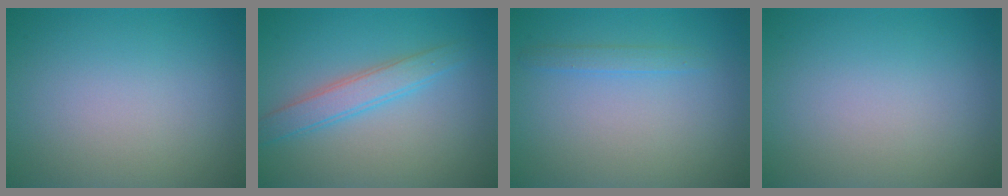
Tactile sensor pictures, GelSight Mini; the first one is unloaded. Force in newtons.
{"total": 2.9, "press": 2.9, "slide": 0.1}
{"total": 1.1, "press": 1.1, "slide": 0.1}
{"total": 0.0}